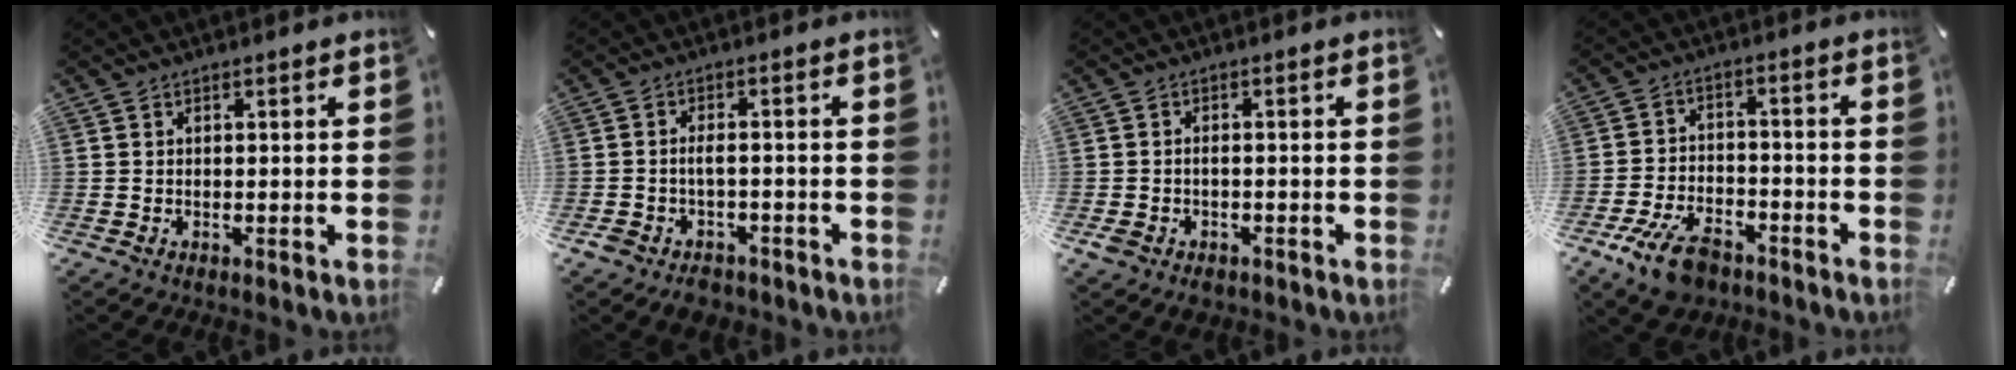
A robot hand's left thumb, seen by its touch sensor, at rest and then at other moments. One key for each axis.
{"total": 3.9, "fx": -1.9, "fy": 2.4, "fz": 2.4, "tx": -0.051, "ty": 0.008, "tz": -0.037}
{"total": 2.4, "fx": -1.1, "fy": 1.6, "fz": 1.5, "tx": -0.028, "ty": 0.004, "tz": -0.021}
{"total": 10.3, "fx": -6.5, "fy": 5.6, "fz": 5.6, "tx": -0.115, "ty": 0.034, "tz": -0.118}